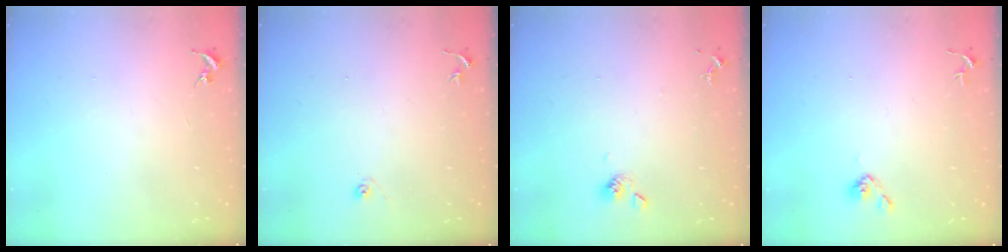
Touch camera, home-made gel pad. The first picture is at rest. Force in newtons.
{"total": 4.5, "press": 4.5, "slide": 0.5}
{"total": 6.1, "press": 5.8, "slide": 2.1}
{"total": 4.4, "press": 4.3, "slide": 0.6}